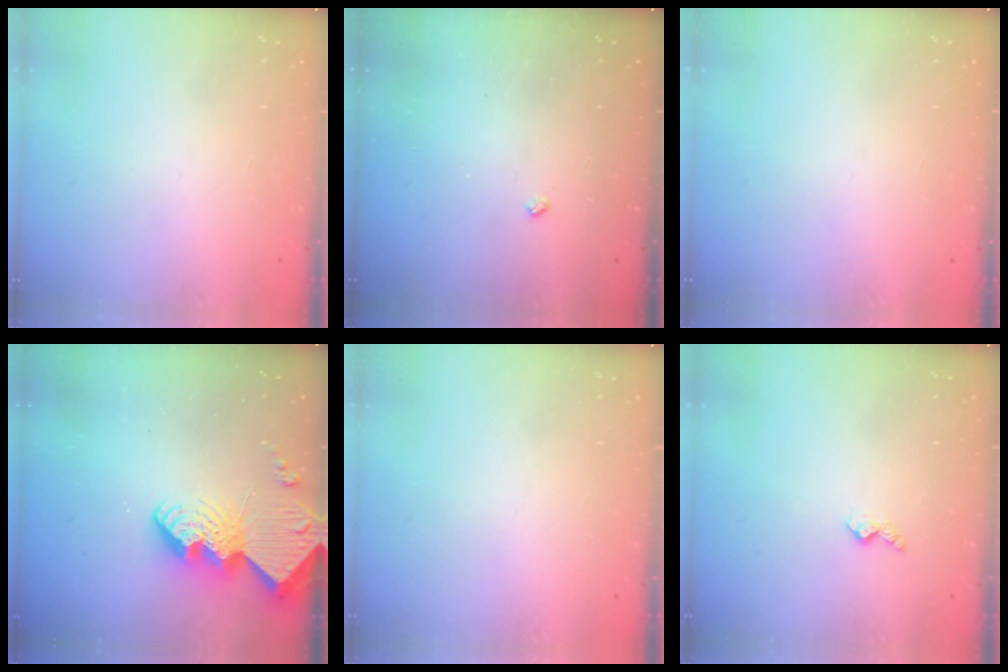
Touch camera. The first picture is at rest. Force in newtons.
{"total": 3.3, "press": 3.3, "slide": 0.4}
{"total": 0.0}
{"total": 13.1, "press": 13.0, "slide": 0.8}
{"total": 0.0}
{"total": 3.6, "press": 3.6, "slide": 0.5}